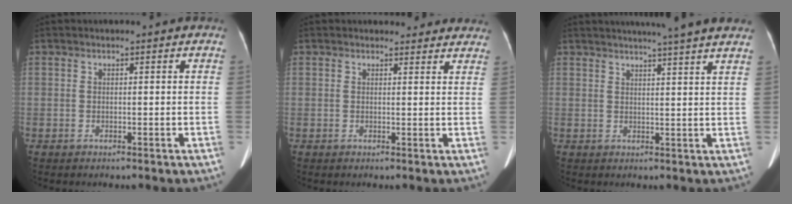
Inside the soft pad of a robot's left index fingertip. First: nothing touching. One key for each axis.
{"total": 6.5, "fx": 6.0, "fy": 2.2, "fz": 1.0, "tx": 0.015, "ty": 0.002, "tz": 0.047}
{"total": 11.9, "fx": 10.2, "fy": -0.7, "fz": 6.1, "tx": -0.085, "ty": 0.014, "tz": 0.110}